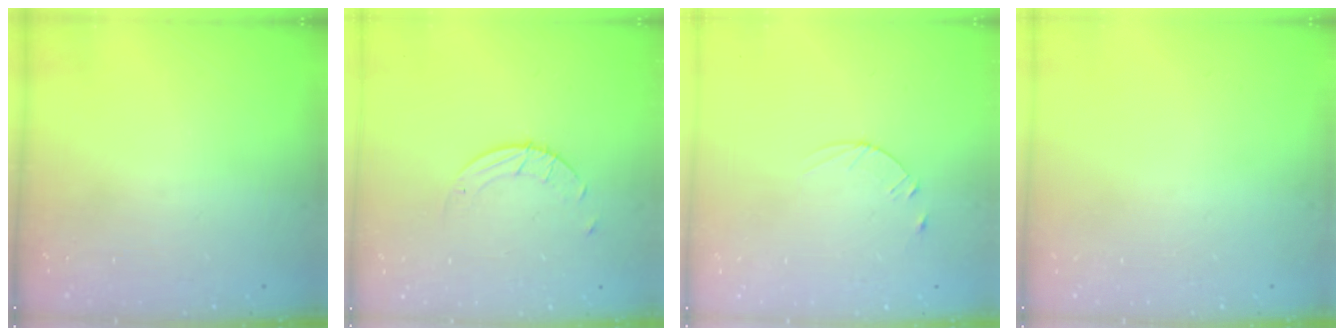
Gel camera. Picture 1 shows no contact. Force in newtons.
{"total": 3.8, "press": 3.8, "slide": 0.3}
{"total": 3.6, "press": 3.6, "slide": 0.5}
{"total": 0.0}